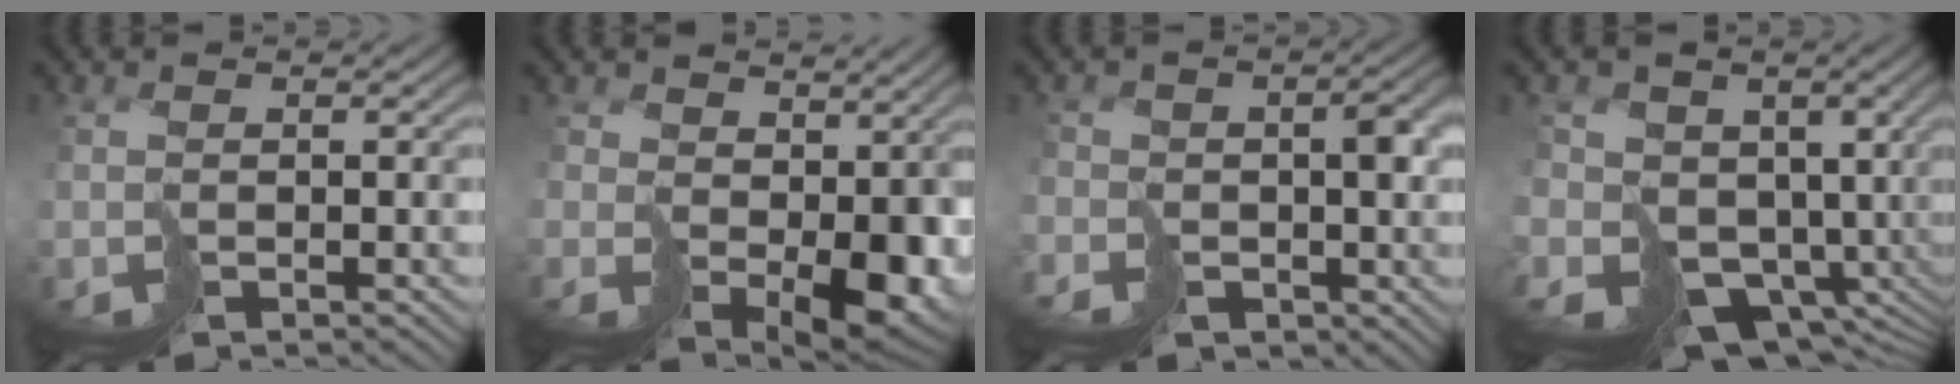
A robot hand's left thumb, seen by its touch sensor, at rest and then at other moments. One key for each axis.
{"total": 8.7, "fx": 1.0, "fy": 6.1, "fz": 6.1, "tx": -0.104, "ty": -0.039, "tz": 0.043}
{"total": 3.8, "fx": -1.7, "fy": 3.0, "fz": 1.6, "tx": -0.012, "ty": 0.000, "tz": -0.032}
{"total": 11.2, "fx": -0.5, "fy": 9.6, "fz": 5.8, "tx": -0.138, "ty": -0.026, "tz": 0.005}